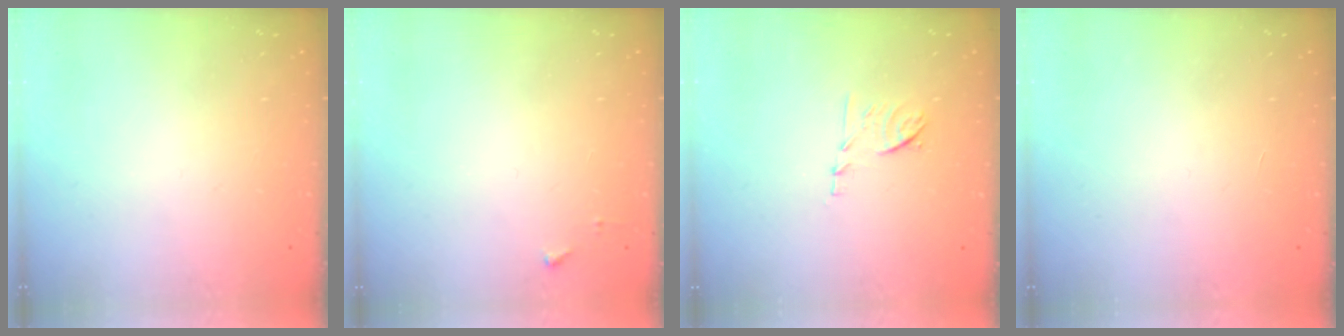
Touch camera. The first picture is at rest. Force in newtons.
{"total": 3.8, "press": 3.8, "slide": 0.5}
{"total": 6.9, "press": 6.8, "slide": 1.0}
{"total": 1.7, "press": 1.7, "slide": 0.1}